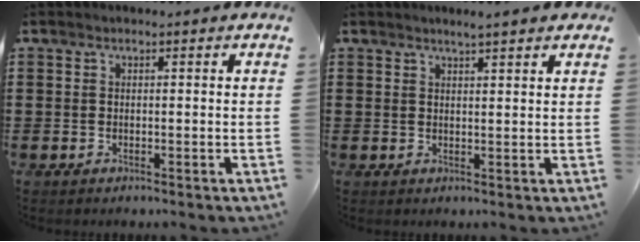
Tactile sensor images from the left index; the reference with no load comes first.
{"total": 2.2, "force": [1.9, -0.3, 0.9], "torque": [-0.021, 0.002, 0.036]}